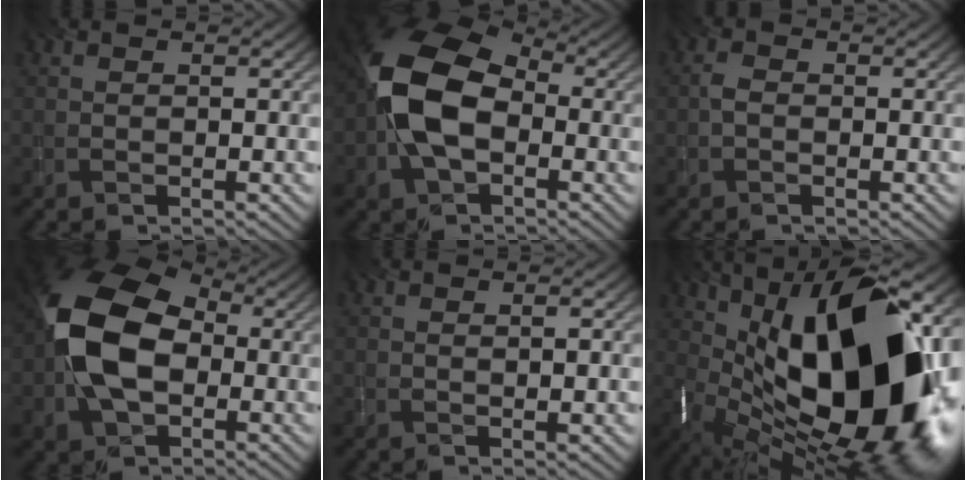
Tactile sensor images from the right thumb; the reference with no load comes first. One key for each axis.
{"total": 12.4, "fx": -1.1, "fy": 8.0, "fz": 9.4, "tx": -0.198, "ty": 0.012, "tz": -0.035}
{"total": 1.2, "fx": -0.7, "fy": 0.8, "fz": 0.7, "tx": -0.016, "ty": 0.001, "tz": -0.019}
{"total": 13.6, "fx": -0.5, "fy": 9.1, "fz": 10.1, "tx": -0.208, "ty": 0.005, "tz": -0.016}
{"total": 0.7, "fx": 0.2, "fy": 0.1, "fz": 0.6, "tx": -0.011, "ty": -0.003, "tz": 0.006}
{"total": 20.6, "fx": 1.2, "fy": 10.3, "fz": 17.8, "tx": -0.303, "ty": -0.008, "tz": 0.018}